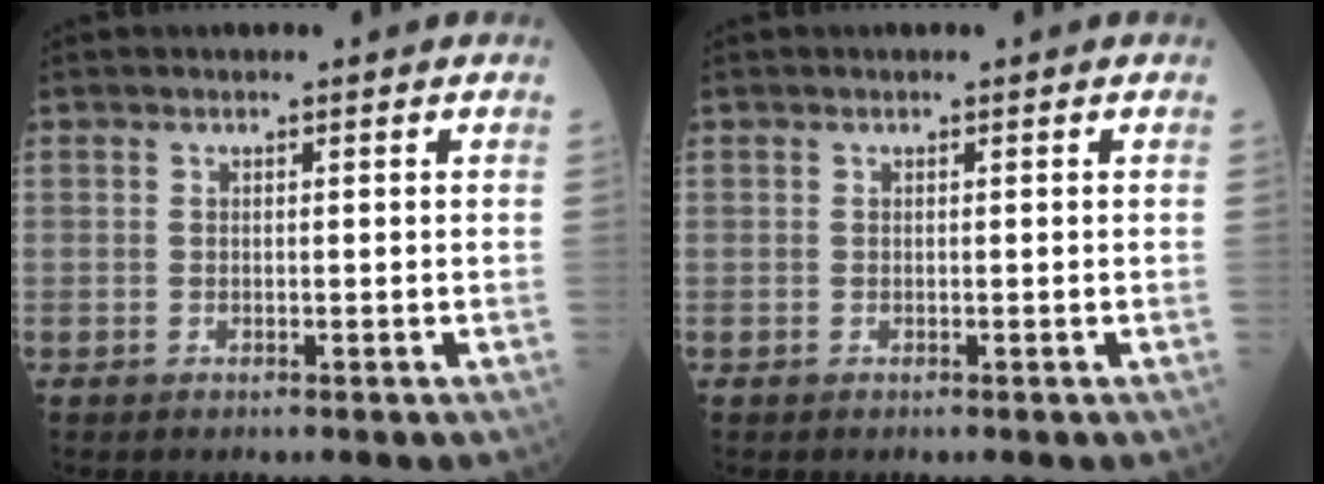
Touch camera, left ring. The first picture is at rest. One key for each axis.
{"total": 0.0}